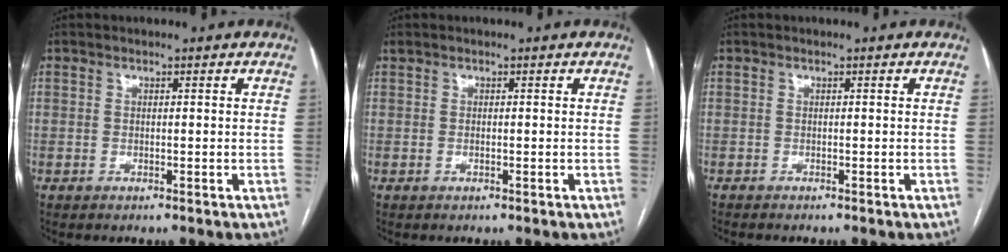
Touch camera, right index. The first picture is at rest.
{"total": 0.9, "force": [0.1, 0.4, 0.7], "torque": [-0.022, 0.002, 0.004]}
{"total": 1.3, "force": [-1.2, 0.2, 0.5], "torque": [-0.010, -0.004, -0.014]}